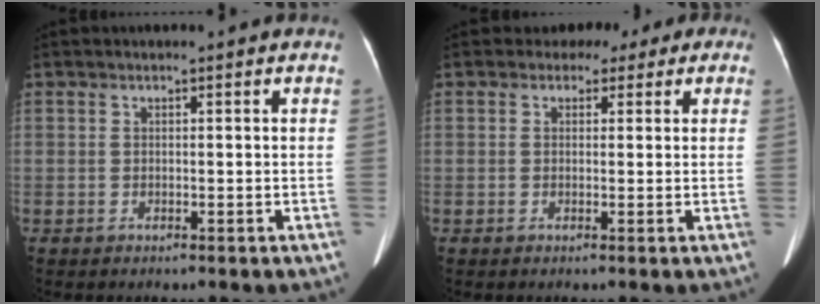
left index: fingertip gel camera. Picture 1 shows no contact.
{"total": 3.5, "force": [1.9, 2.9, 0.5], "torque": [-0.002, 0.013, 0.010]}